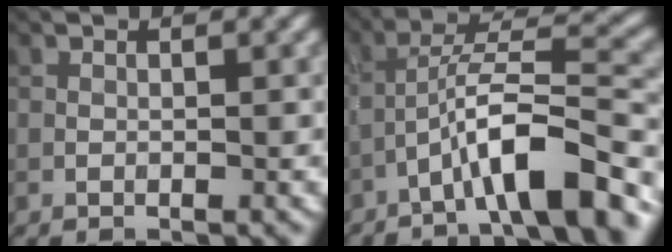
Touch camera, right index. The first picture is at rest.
{"total": 8.2, "force": [-4.8, 1.3, 6.6], "torque": [-0.111, 0.021, -0.081]}